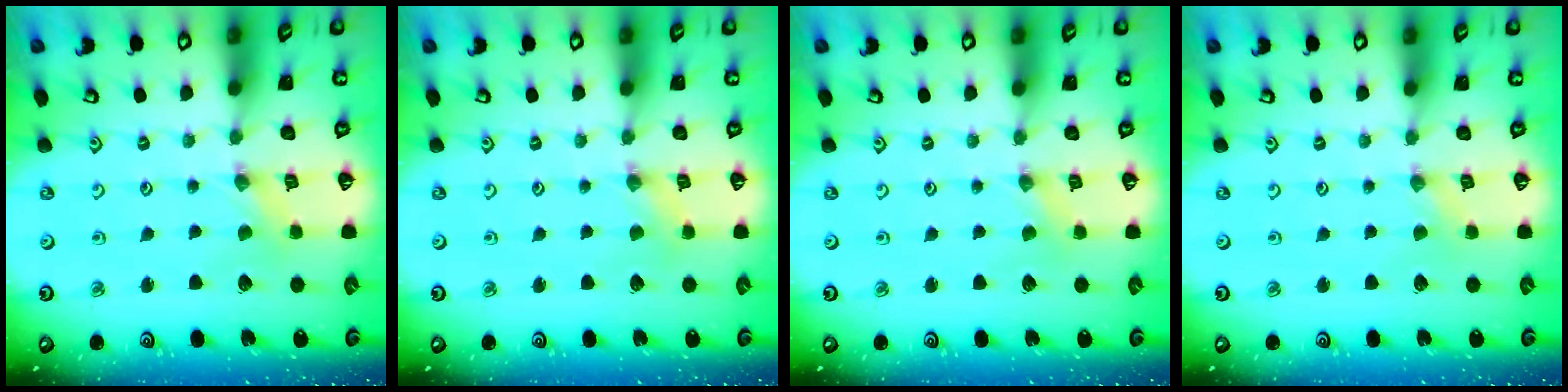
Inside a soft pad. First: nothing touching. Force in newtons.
{"total": 1.4, "press": 1.4, "slide": 0.2}
{"total": 0.0}
{"total": 0.0}